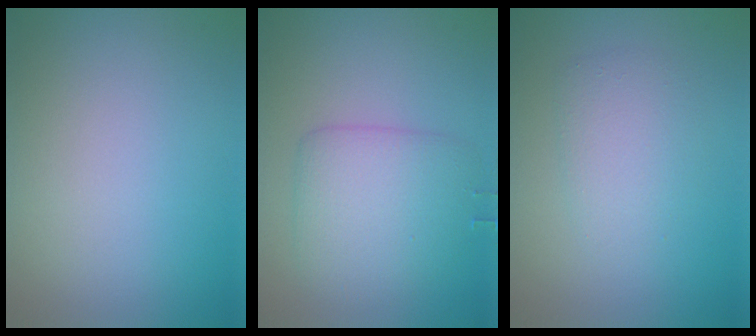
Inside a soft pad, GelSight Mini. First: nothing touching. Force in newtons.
{"total": 4.3, "press": 4.3, "slide": 0.0}
{"total": 2.4, "press": 2.4, "slide": 0.1}